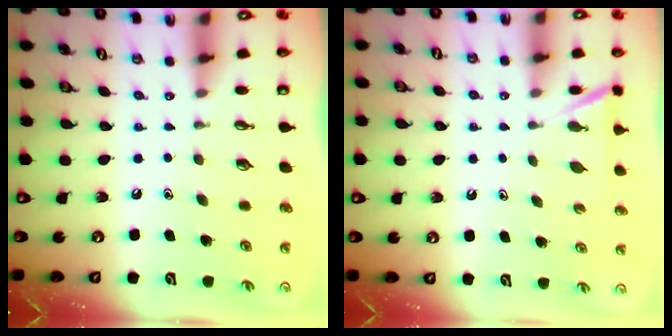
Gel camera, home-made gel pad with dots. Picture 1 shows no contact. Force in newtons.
{"total": 3.6, "press": 3.6, "slide": 0.3}